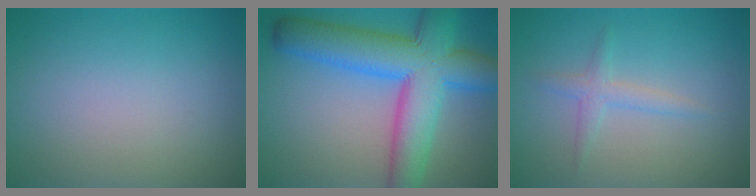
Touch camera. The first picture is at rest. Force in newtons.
{"total": 10.8, "press": 10.7, "slide": 0.5}
{"total": 1.7, "press": 1.7, "slide": 0.1}